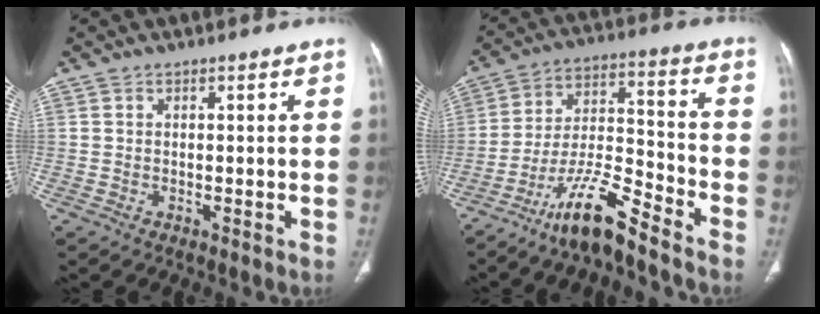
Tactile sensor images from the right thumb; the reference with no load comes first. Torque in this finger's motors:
{"motor_torque": [2.27, 0.08, 1.08, -1.48, 0.43]}